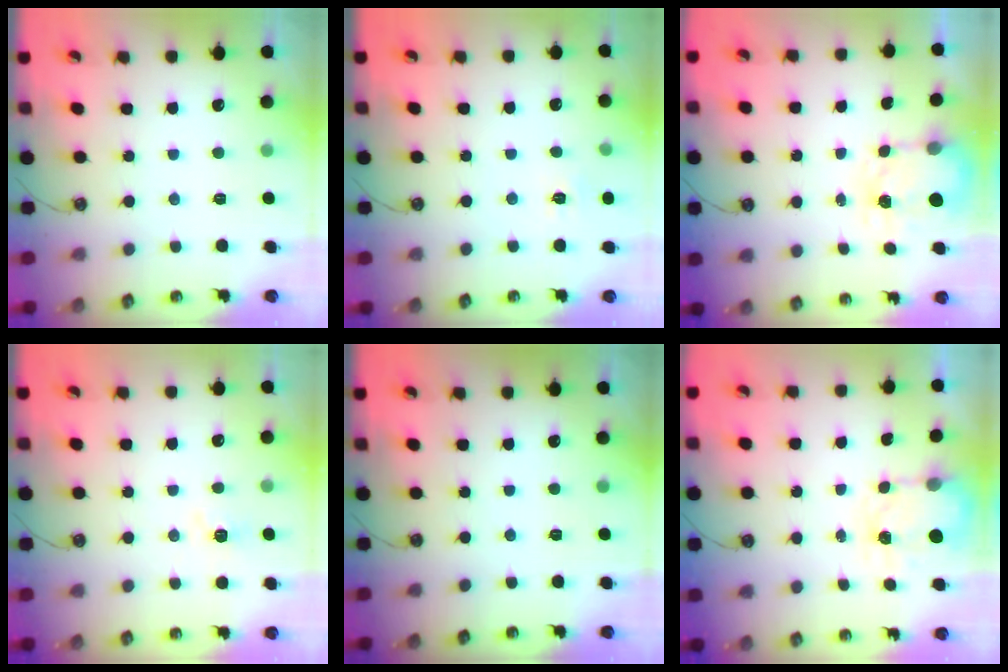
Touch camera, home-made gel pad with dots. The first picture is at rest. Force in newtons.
{"total": 5.5, "press": 5.4, "slide": 0.7}
{"total": 3.9, "press": 3.8, "slide": 0.5}
{"total": 3.9, "press": 3.8, "slide": 0.6}
{"total": 0.0}
{"total": 3.4, "press": 3.4, "slide": 0.4}